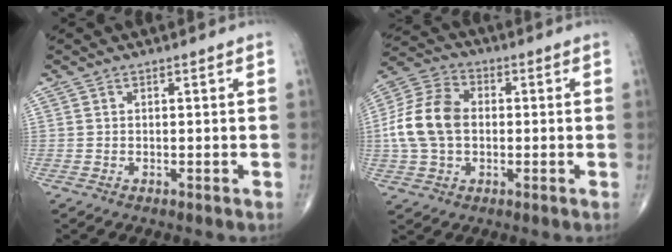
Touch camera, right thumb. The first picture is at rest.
{"total": 12.8, "force": [-0.1, 9.0, 9.1], "torque": [-0.178, 0.027, -0.009]}